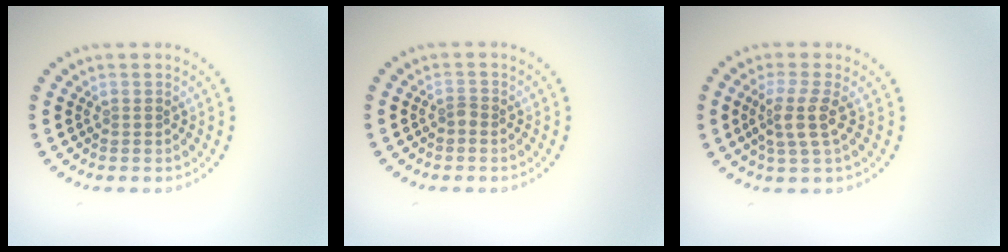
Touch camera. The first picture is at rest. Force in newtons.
{"total": 0.7, "press": 0.5, "slide": 0.4}
{"total": 2.9, "press": 2.3, "slide": 1.8}